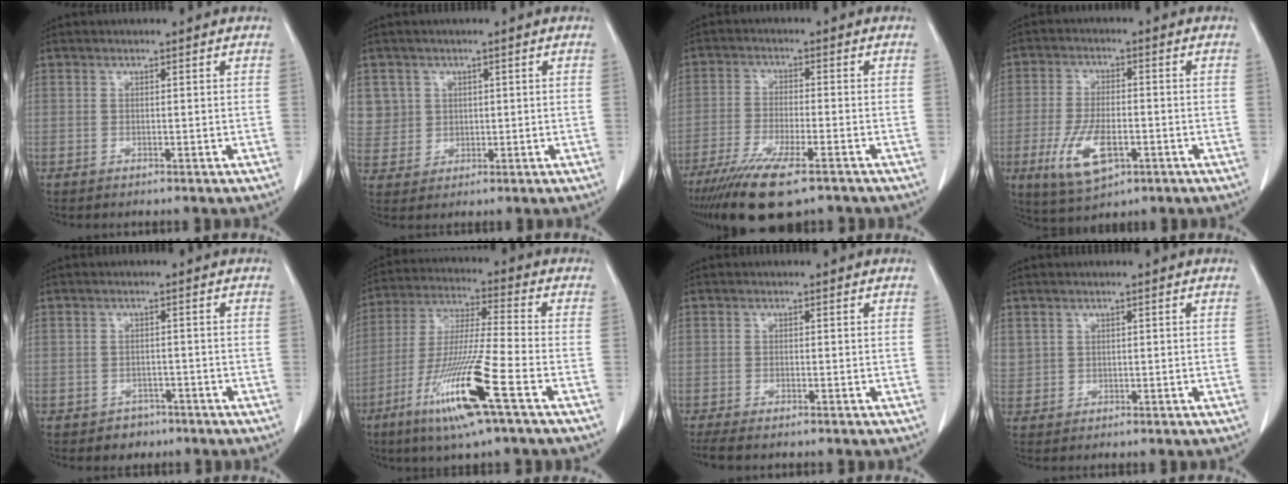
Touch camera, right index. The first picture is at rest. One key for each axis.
{"total": 6.2, "fx": 2.3, "fy": 5.7, "fz": 0.2, "tx": 0.000, "ty": 0.010, "tz": 0.055}
{"total": 12.5, "fx": -8.9, "fy": 2.1, "fz": 8.6, "tx": -0.155, "ty": -0.033, "tz": -0.146}
{"total": 9.0, "fx": -3.4, "fy": 3.6, "fz": 7.6, "tx": -0.160, "ty": -0.010, "tz": -0.052}
{"total": 2.6, "fx": -1.7, "fy": 2.0, "fz": 0.2, "tx": -0.006, "ty": 0.009, "tz": -0.021}
{"total": 15.6, "fx": -7.3, "fy": -0.1, "fz": 13.8, "tx": -0.284, "ty": -0.028, "tz": -0.136}
{"total": 3.9, "fx": -3.2, "fy": 0.8, "fz": 2.1, "tx": -0.038, "ty": -0.013, "tz": -0.047}
{"total": 2.1, "fx": 0.9, "fy": 1.9, "fz": 0.4, "tx": -0.002, "ty": 0.008, "tz": 0.021}